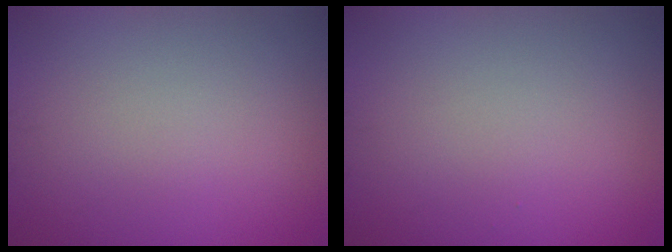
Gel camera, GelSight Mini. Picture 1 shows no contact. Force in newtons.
{"total": 0.0}